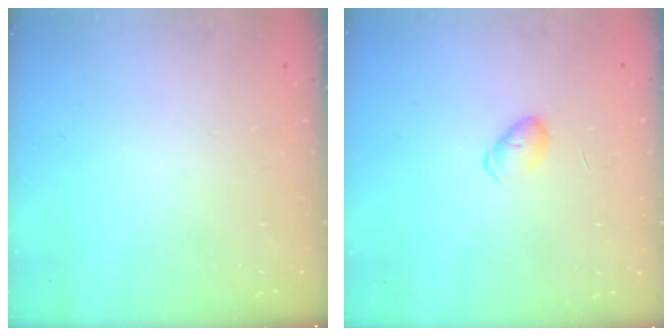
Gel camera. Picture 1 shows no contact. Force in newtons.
{"total": 4.5, "press": 4.5, "slide": 0.5}